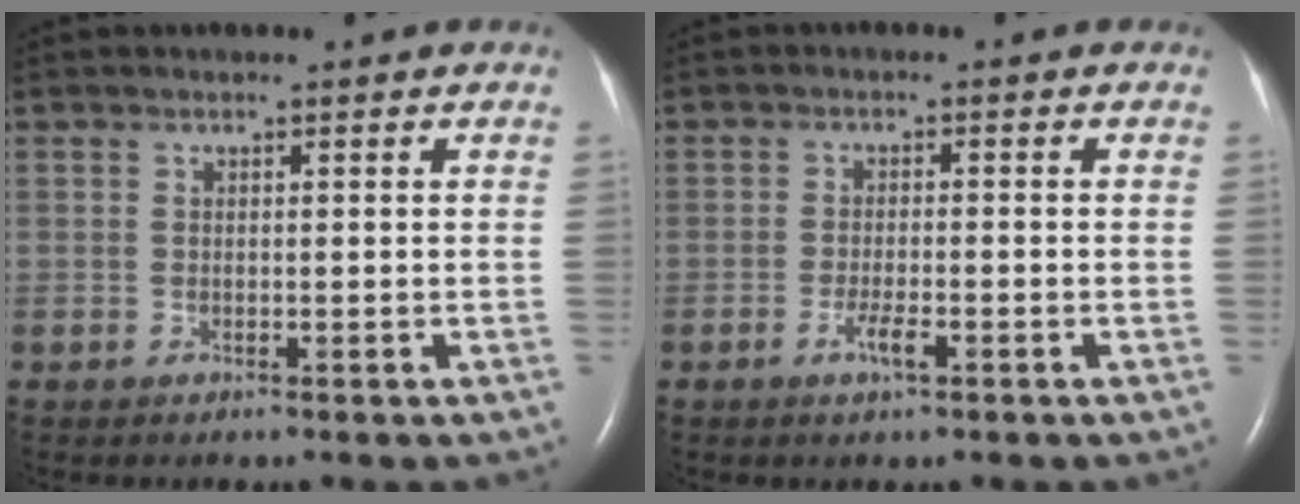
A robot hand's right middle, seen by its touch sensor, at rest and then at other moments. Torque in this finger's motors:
{"motor_torque": [0.32, -0.09, 0.13, 0.02]}